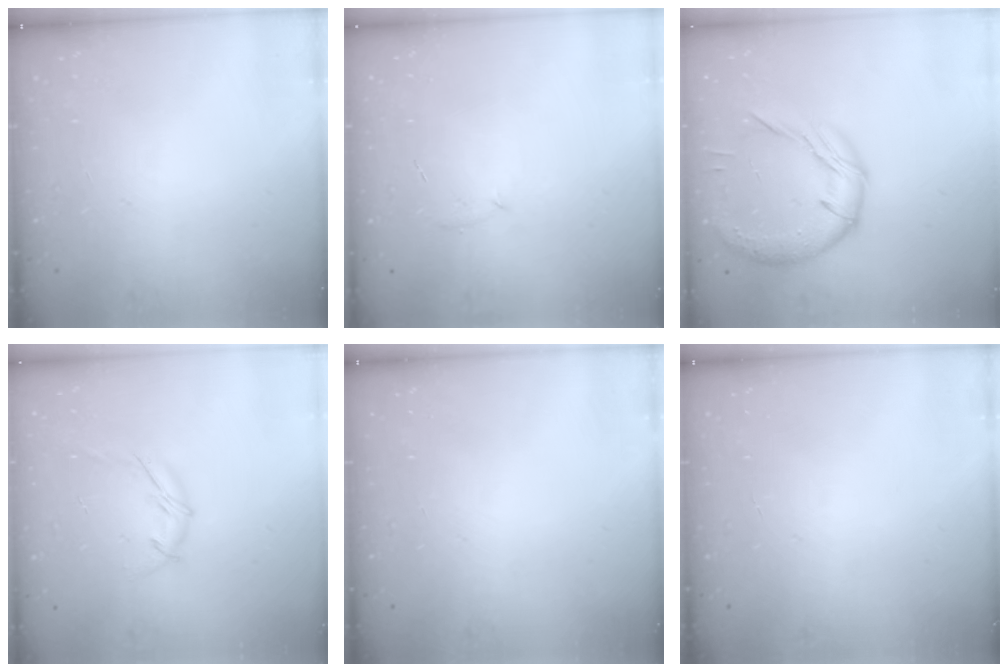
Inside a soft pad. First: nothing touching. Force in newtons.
{"total": 3.9, "press": 3.8, "slide": 1.0}
{"total": 14.6, "press": 14.5, "slide": 0.9}
{"total": 6.0, "press": 6.0, "slide": 0.7}
{"total": 0.0}
{"total": 0.0}